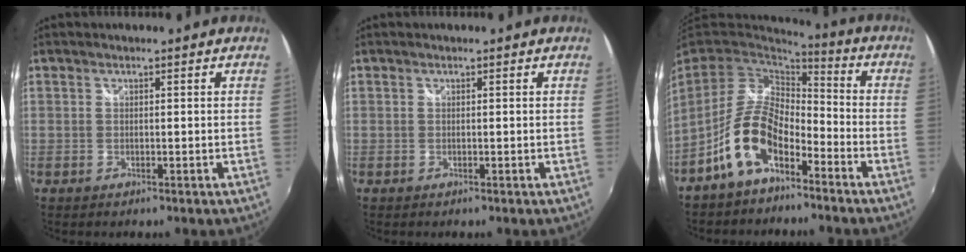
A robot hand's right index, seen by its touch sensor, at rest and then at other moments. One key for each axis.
{"total": 0.0}
{"total": 11.8, "fx": -6.5, "fy": 5.9, "fz": 7.9, "tx": -0.164, "ty": 0.009, "tz": -0.120}